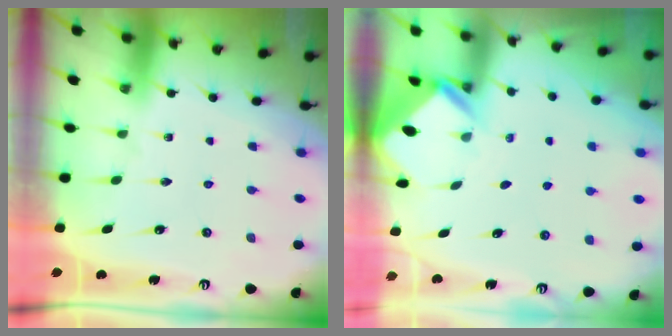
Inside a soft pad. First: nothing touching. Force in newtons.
{"total": 2.7, "press": 2.7, "slide": 0.1}